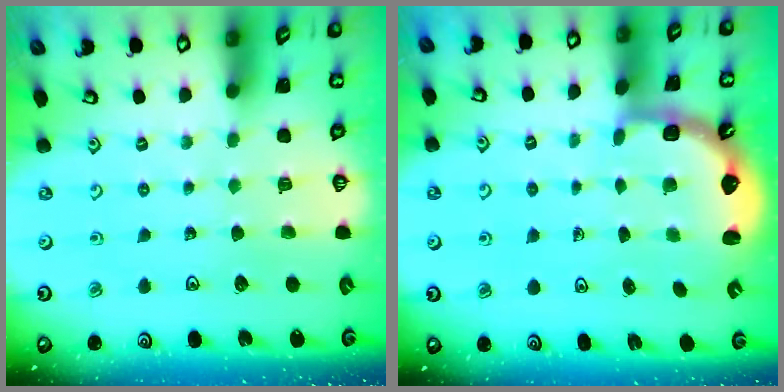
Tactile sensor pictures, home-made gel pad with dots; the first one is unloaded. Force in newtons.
{"total": 2.6, "press": 2.3, "slide": 1.3}